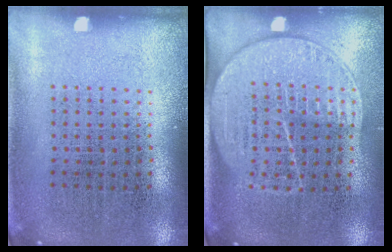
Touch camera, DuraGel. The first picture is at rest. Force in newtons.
{"total": 1.8, "press": 1.5, "slide": 1.0}